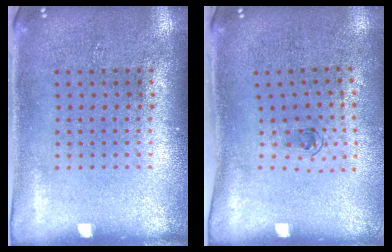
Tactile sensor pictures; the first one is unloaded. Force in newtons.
{"total": 0.6, "press": 0.3, "slide": 0.5}